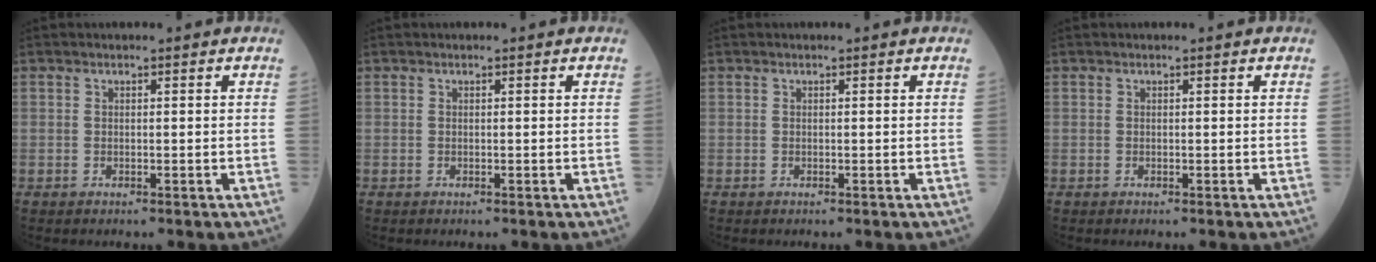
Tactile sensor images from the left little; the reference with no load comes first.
{"total": 0.0}
{"total": 0.0}
{"total": 0.0}